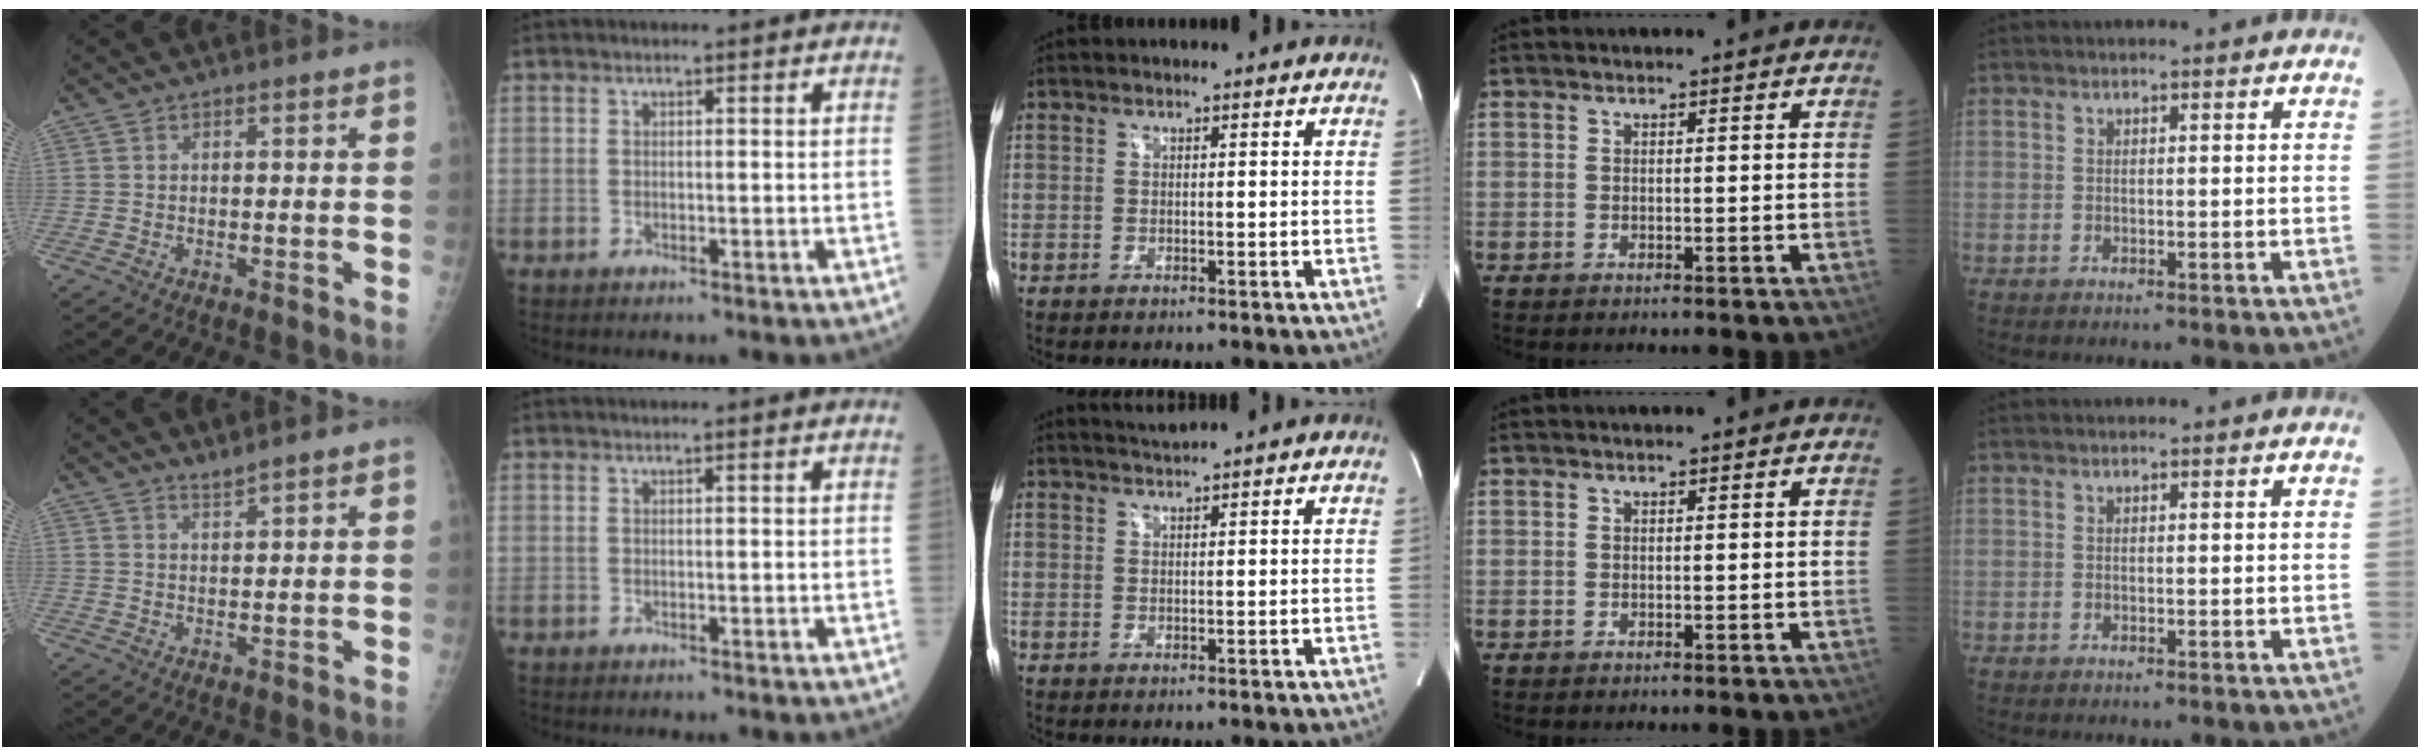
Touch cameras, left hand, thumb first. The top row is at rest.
{"thumb": {"total": 1.4, "force": [1.4, -0.3, 0.2], "torque": [-0.002, -0.012, 0.026]}, "middle": {"total": 1.7, "force": [1.4, -0.9, -0.1], "torque": [-0.003, -0.004, 0.035]}}